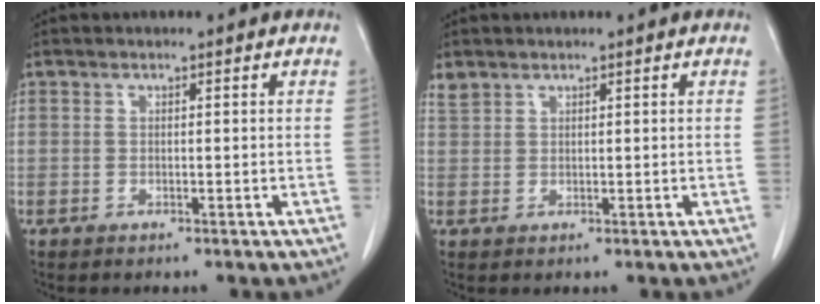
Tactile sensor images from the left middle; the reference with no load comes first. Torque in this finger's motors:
{"motor_torque": [0.31, -0.28, -0.02, 0.00]}